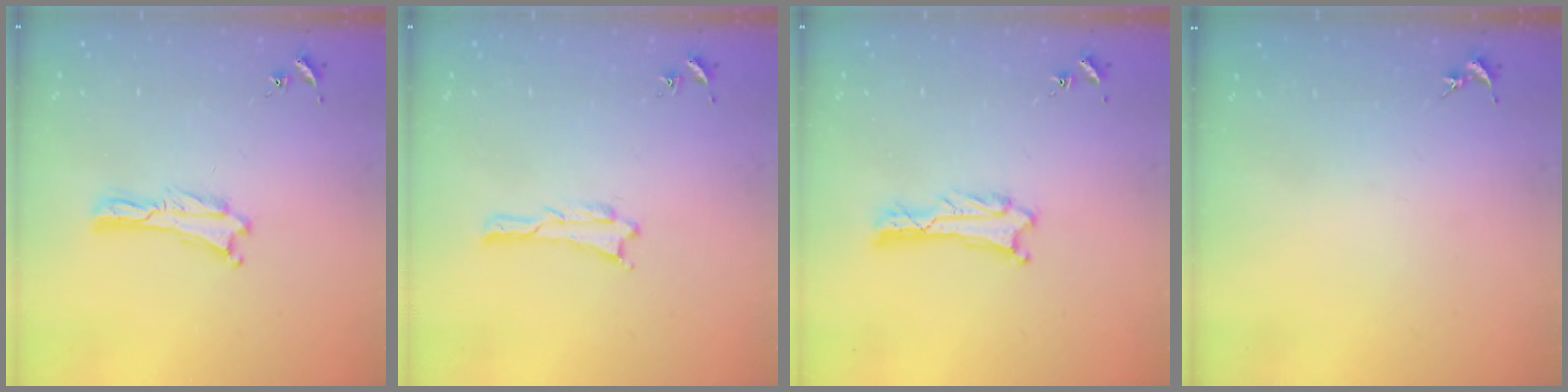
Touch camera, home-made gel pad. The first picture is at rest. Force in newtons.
{"total": 0.0}
{"total": 1.7, "press": 1.7, "slide": 0.1}
{"total": 0.0}